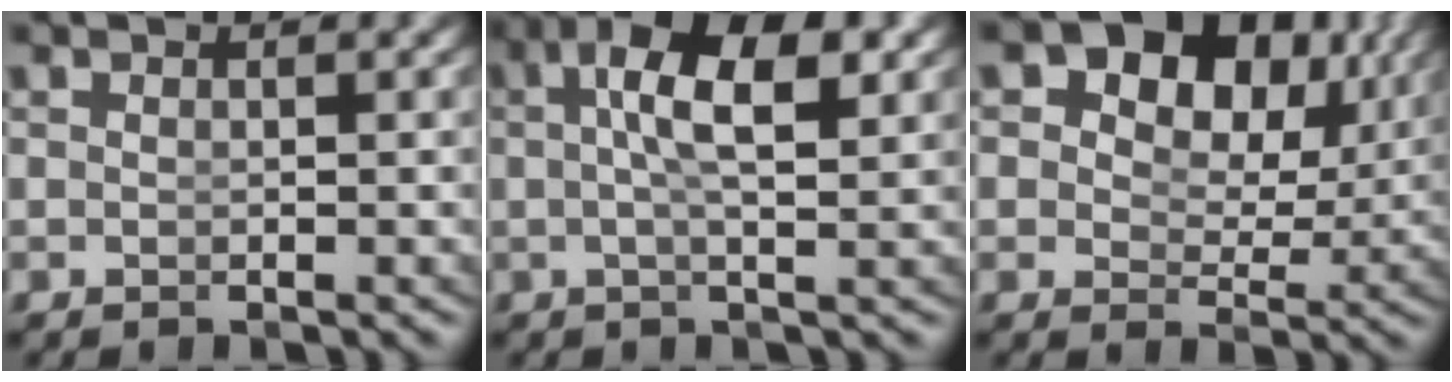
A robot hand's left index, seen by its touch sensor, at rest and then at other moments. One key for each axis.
{"total": 6.8, "fx": 1.6, "fy": 2.3, "fz": 6.3, "tx": -0.099, "ty": 0.010, "tz": 0.019}
{"total": 13.9, "fx": 5.6, "fy": 9.9, "fz": 7.9, "tx": -0.147, "ty": 0.003, "tz": 0.073}